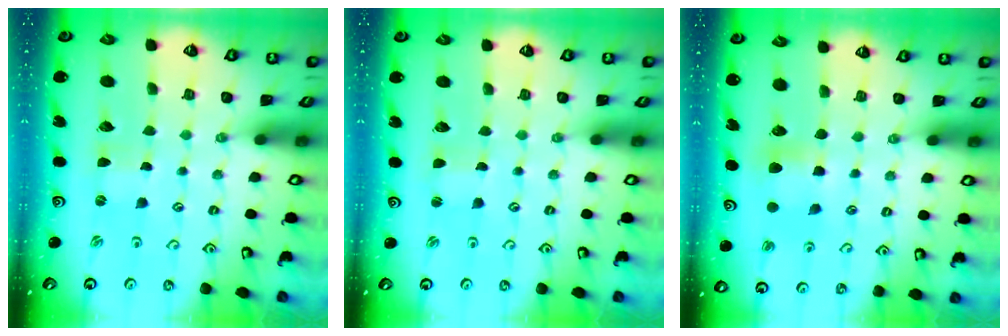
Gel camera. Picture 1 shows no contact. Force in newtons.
{"total": 1.2, "press": 1.2, "slide": 0.0}
{"total": 7.1, "press": 7.1, "slide": 0.7}